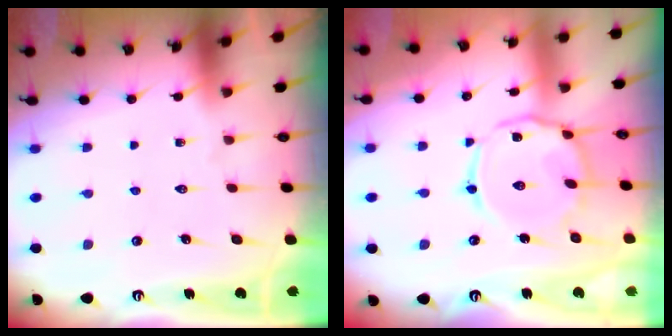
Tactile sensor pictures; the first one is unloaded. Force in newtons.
{"total": 10.3, "press": 10.3, "slide": 0.7}